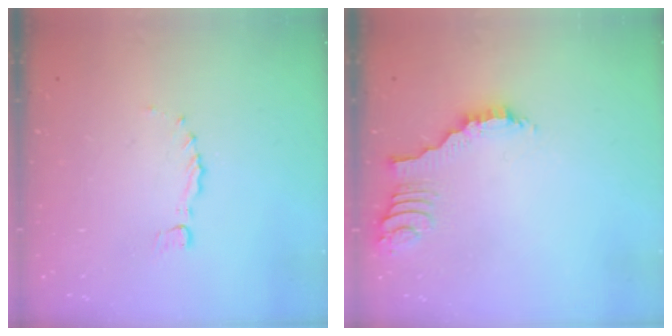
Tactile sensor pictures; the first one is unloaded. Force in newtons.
{"total": 2.2, "press": 2.2, "slide": 0.4}